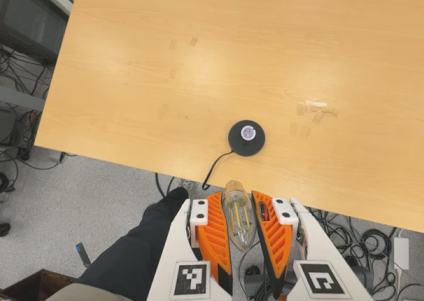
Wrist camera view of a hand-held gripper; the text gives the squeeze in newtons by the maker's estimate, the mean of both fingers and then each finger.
{"total": 19.7, "left": 21.5, "right": 17.9}